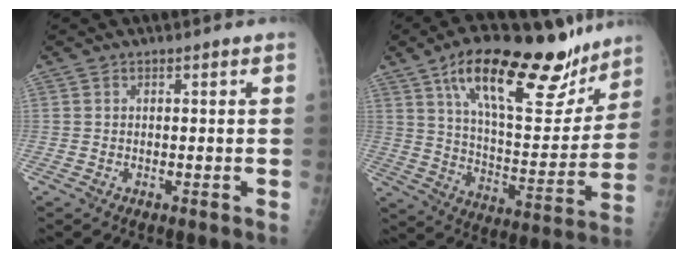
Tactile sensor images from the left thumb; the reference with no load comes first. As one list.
[{"total": 26.3, "force": [16.8, 9.8, 17.8], "torque": [-0.230, -0.050, 0.268]}]